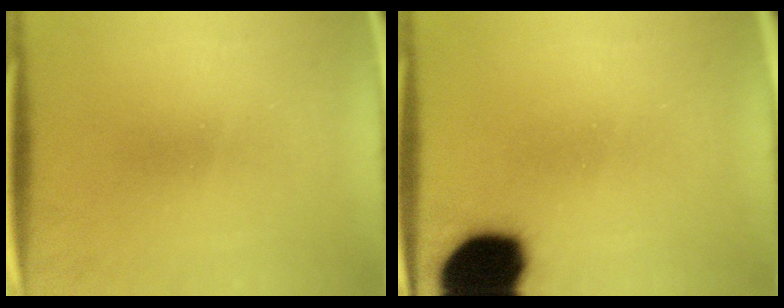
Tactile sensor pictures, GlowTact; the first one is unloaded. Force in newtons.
{"total": 19.3}